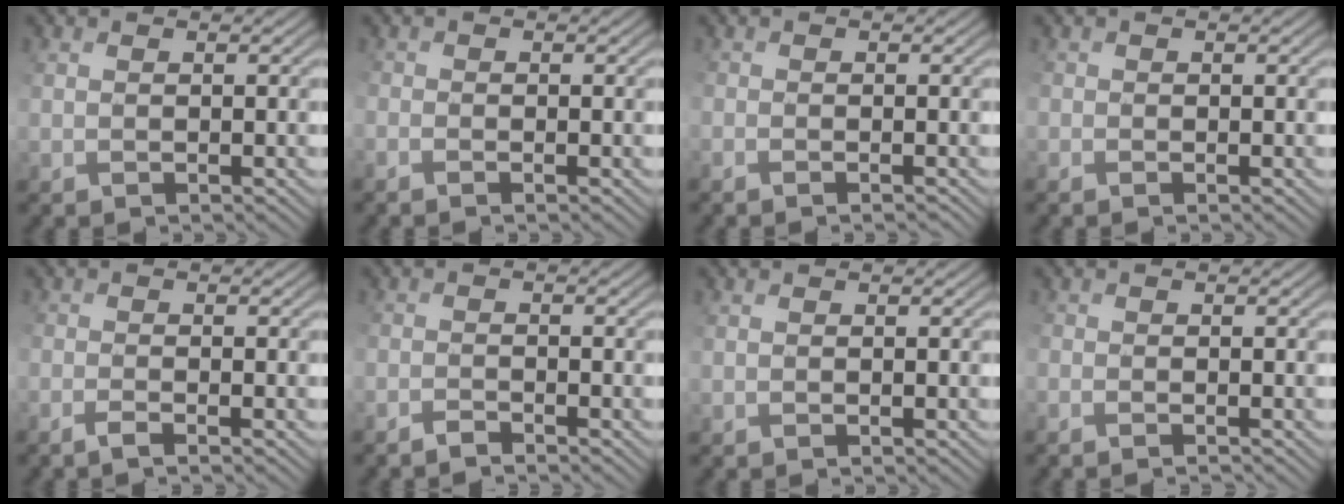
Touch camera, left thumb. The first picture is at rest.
{"total": 1.5, "force": [-1.1, 0.6, 0.7], "torque": [-0.020, -0.006, -0.027]}
{"total": 1.7, "force": [-1.4, 0.5, 0.8], "torque": [-0.017, -0.007, -0.026]}
{"total": 1.2, "force": [-0.8, 0.7, 0.4], "torque": [-0.010, -0.007, -0.019]}
{"total": 1.6, "force": [-1.2, 0.1, 1.0], "torque": [-0.023, -0.001, -0.029]}
{"total": 1.7, "force": [-1.5, 0.2, 0.6], "torque": [-0.013, -0.001, -0.035]}
{"total": 0.0}
{"total": 1.8, "force": [-1.5, 0.5, 0.8], "torque": [-0.018, -0.008, -0.032]}